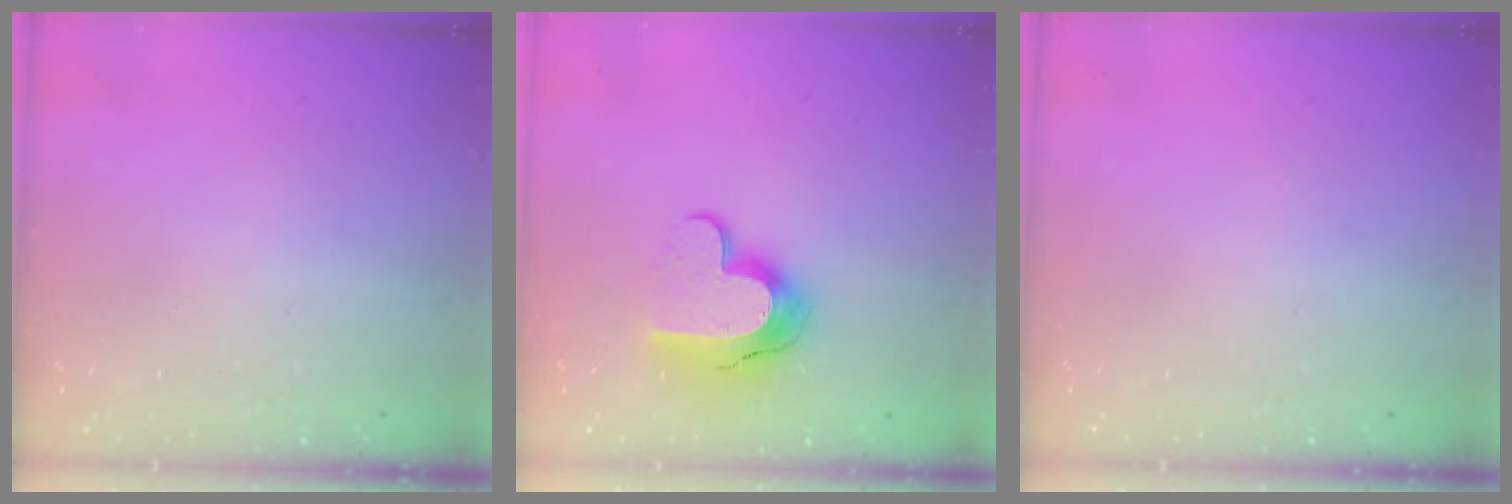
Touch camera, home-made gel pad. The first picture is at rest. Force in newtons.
{"total": 13.0, "press": 13.0, "slide": 1.0}
{"total": 0.0}